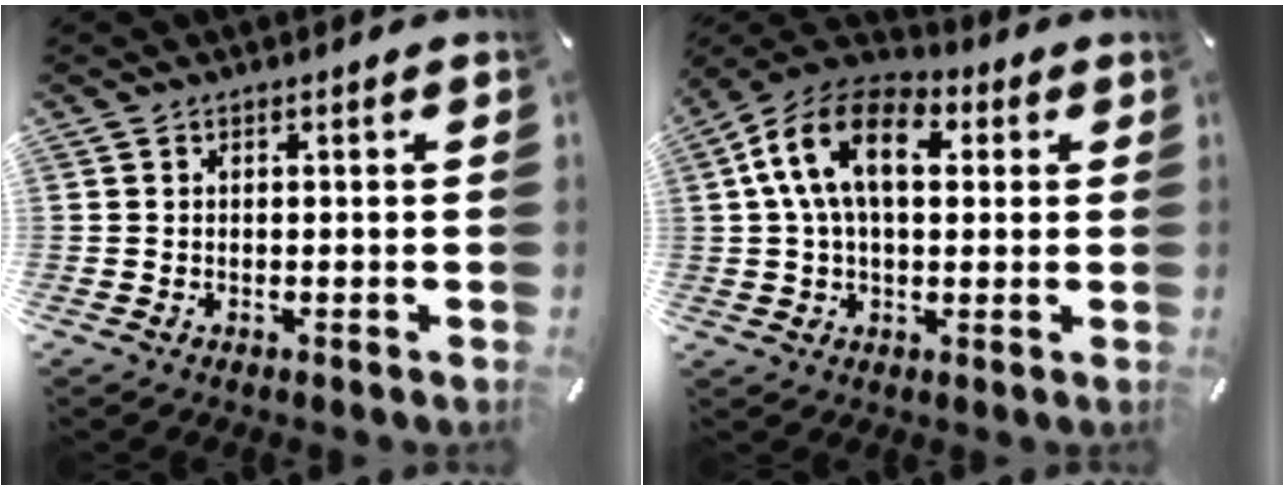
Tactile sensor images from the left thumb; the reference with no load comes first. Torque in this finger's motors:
{"motor_torque": [0.69, 1.32, 1.51, -1.26, 0.52]}